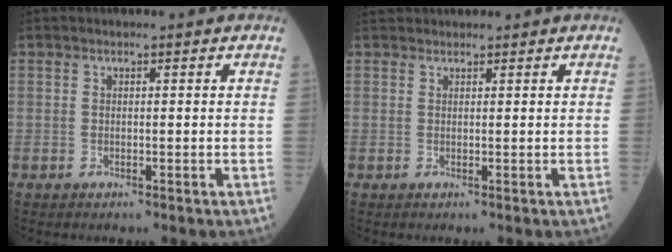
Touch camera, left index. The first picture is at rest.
{"total": 3.1, "force": [2.9, 0.6, 0.5], "torque": [-0.005, 0.035, 0.048]}